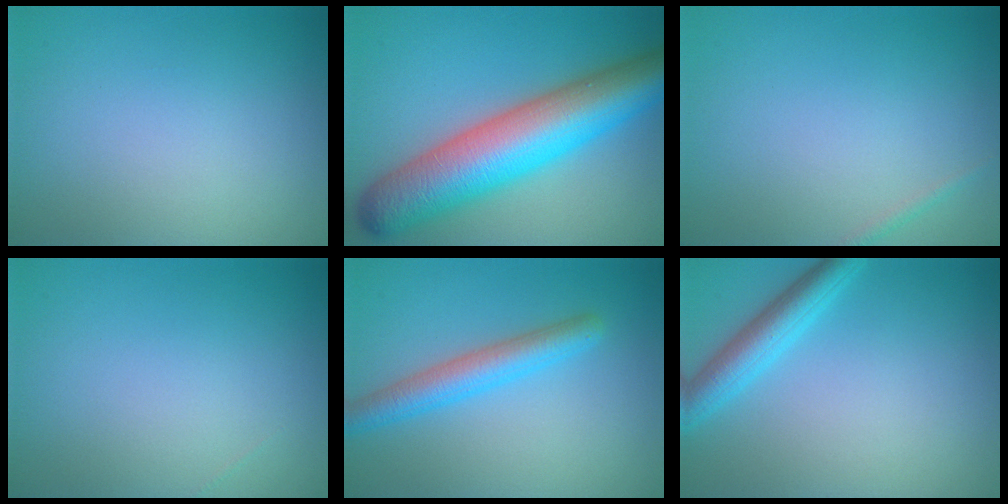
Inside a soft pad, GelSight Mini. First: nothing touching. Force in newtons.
{"total": 11.9, "press": 11.9, "slide": 0.2}
{"total": 0.6, "press": 0.6, "slide": 0.0}
{"total": 0.0}
{"total": 3.7, "press": 3.7, "slide": 0.1}
{"total": 3.6, "press": 3.6, "slide": 0.1}